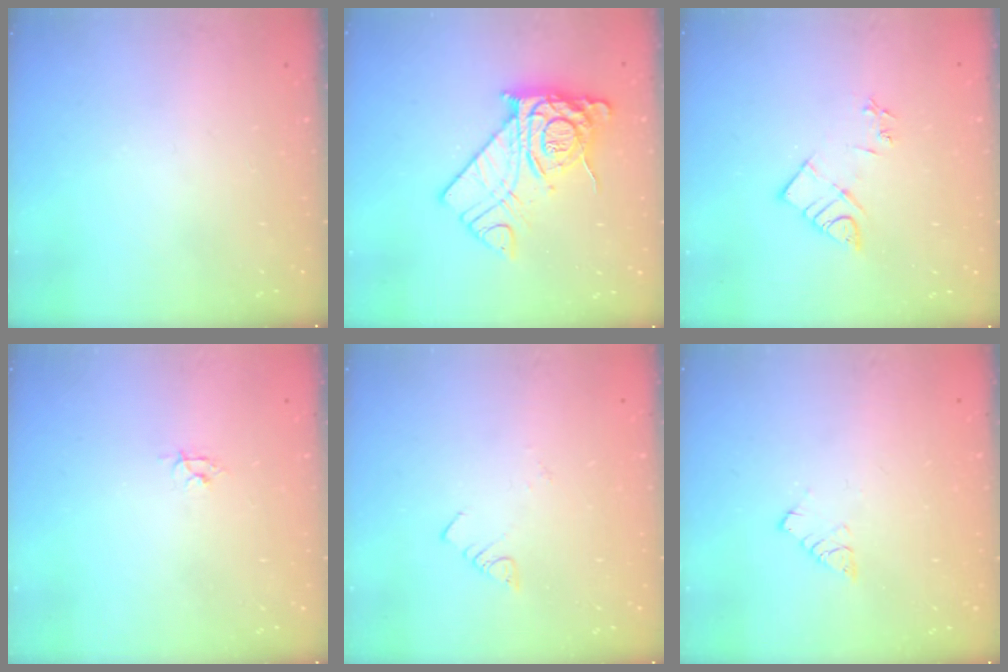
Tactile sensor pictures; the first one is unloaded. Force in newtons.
{"total": 14.9, "press": 14.8, "slide": 1.7}
{"total": 7.5, "press": 7.5, "slide": 0.5}
{"total": 3.6, "press": 3.6, "slide": 0.5}
{"total": 1.8, "press": 1.8, "slide": 0.2}
{"total": 5.0, "press": 5.0, "slide": 0.1}